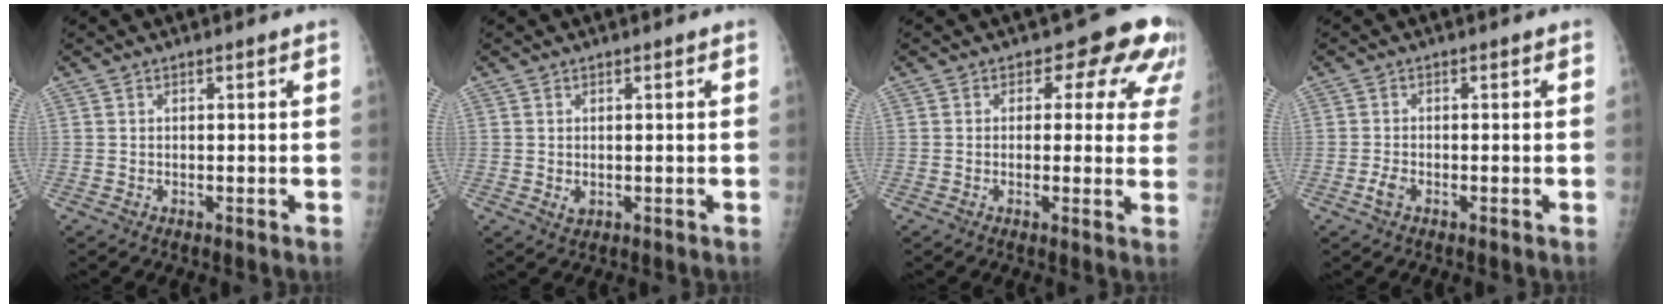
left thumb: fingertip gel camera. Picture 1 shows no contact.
{"total": 1.5, "force": [0.0, 1.0, 1.1], "torque": [-0.015, -0.003, 0.005]}
{"total": 9.2, "force": [4.5, 5.7, 5.5], "torque": [-0.010, -0.011, 0.029]}
{"total": 1.8, "force": [-1.0, 1.0, 1.2], "torque": [-0.030, 0.001, -0.021]}